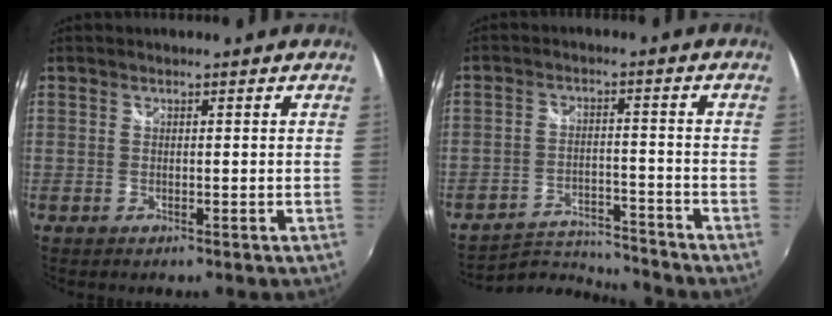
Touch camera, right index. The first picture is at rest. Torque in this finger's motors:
{"motor_torque": [-0.15, -0.12, 0.05, 0.00]}